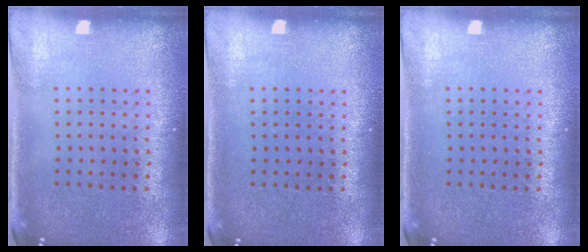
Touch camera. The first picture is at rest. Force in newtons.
{"total": 0.0}
{"total": 0.0}